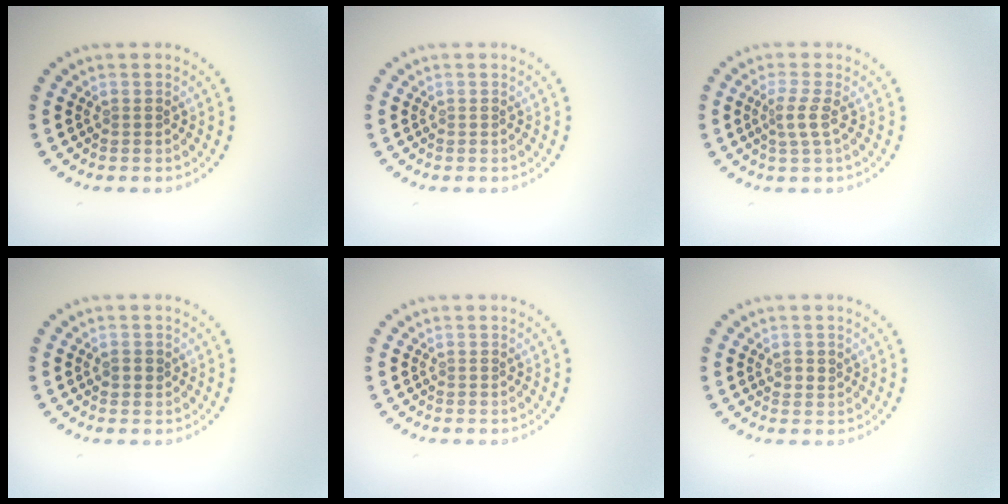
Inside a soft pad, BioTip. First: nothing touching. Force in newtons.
{"total": 0.0}
{"total": 1.8, "press": 1.4, "slide": 1.2}
{"total": 1.2, "press": 1.1, "slide": 0.3}
{"total": 0.0}
{"total": 1.3, "press": 1.1, "slide": 0.7}